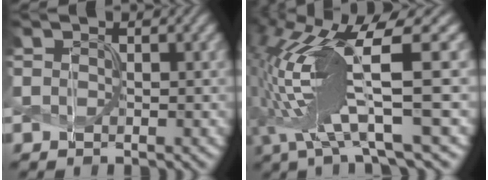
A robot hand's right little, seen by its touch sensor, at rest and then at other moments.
{"total": 11.4, "force": [0.8, 2.1, 11.2], "torque": [-0.211, 0.013, 0.020]}